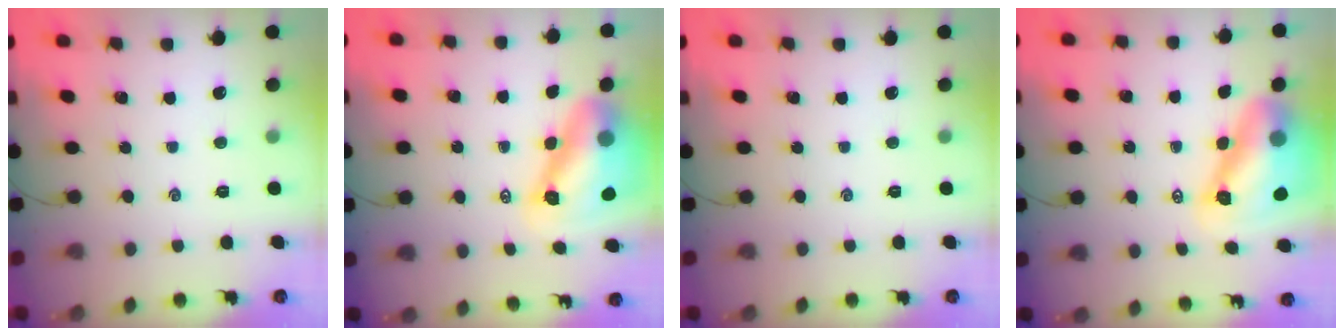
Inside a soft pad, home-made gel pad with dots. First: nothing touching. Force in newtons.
{"total": 11.2, "press": 10.7, "slide": 3.5}
{"total": 0.0}
{"total": 11.2, "press": 10.7, "slide": 3.5}